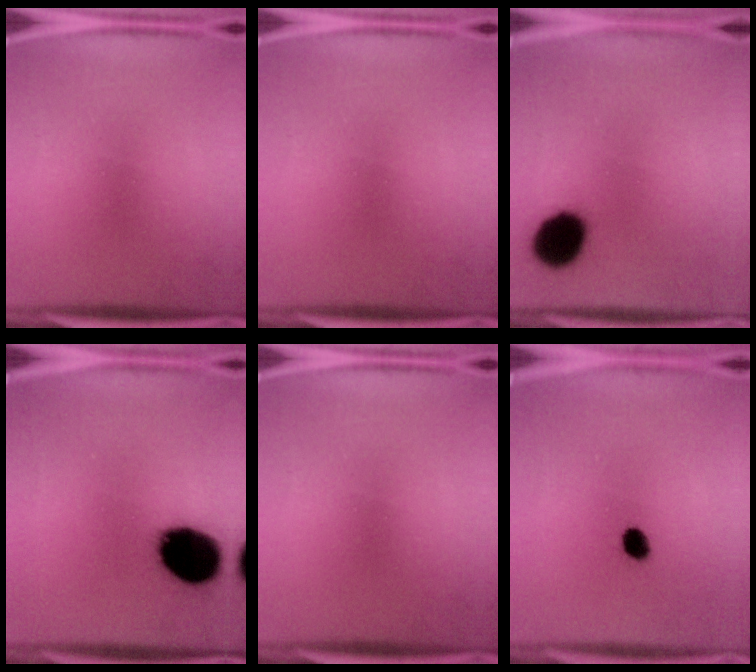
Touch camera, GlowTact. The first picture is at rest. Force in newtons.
{"total": 0.0}
{"total": 12.9}
{"total": 19.1}
{"total": 0.0}
{"total": 3.6}